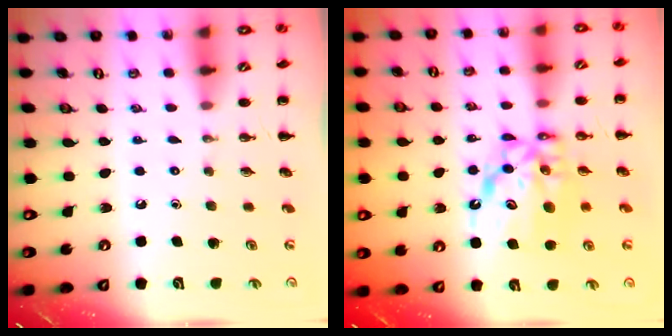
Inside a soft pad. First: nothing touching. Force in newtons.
{"total": 11.3, "press": 10.8, "slide": 3.3}